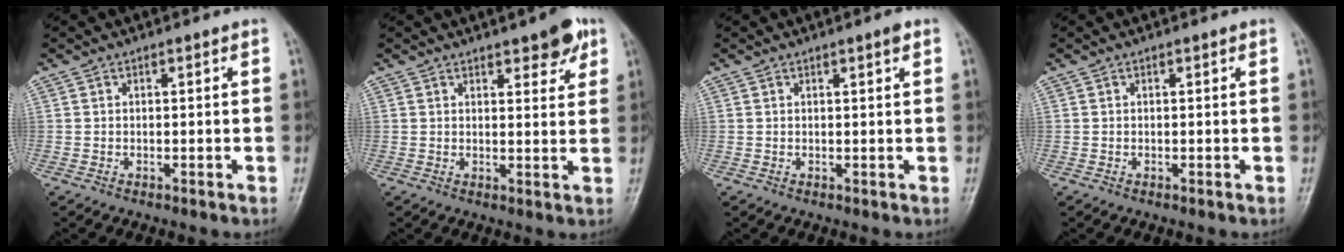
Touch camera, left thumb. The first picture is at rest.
{"total": 6.0, "force": [3.7, 2.2, 4.2], "torque": [-0.034, -0.018, 0.044]}
{"total": 1.3, "force": [0.8, 0.1, 1.0], "torque": [-0.014, -0.003, 0.011]}
{"total": 0.0}